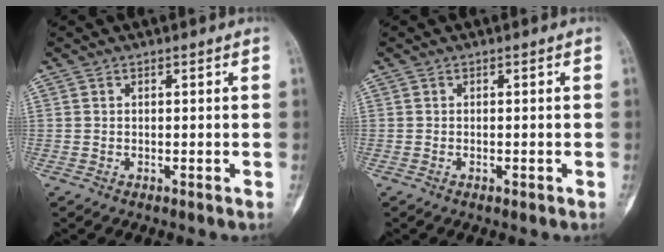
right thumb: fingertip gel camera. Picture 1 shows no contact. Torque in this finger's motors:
{"motor_torque": [-0.59, -0.19, -0.02, 0.43, -0.02]}